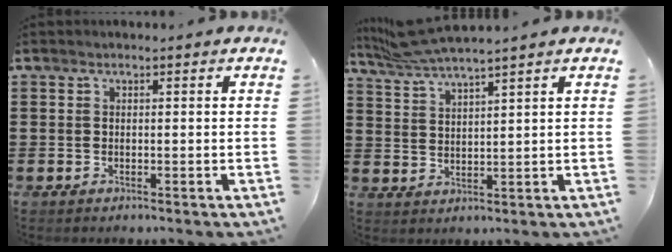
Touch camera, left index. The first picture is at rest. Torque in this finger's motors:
{"motor_torque": [1.01, 0.94, 0.49, 0.08]}